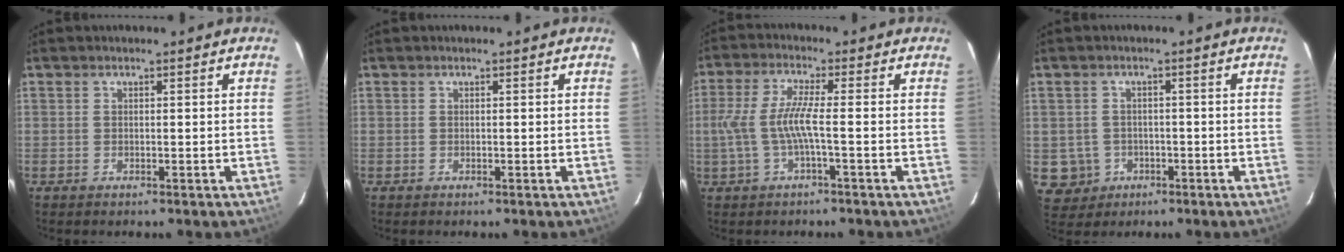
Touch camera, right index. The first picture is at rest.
{"total": 0.0}
{"total": 6.5, "force": [-1.5, 0.1, 6.4], "torque": [-0.142, -0.002, -0.021]}
{"total": 5.7, "force": [-1.4, 5.4, 0.6], "torque": [-0.024, 0.015, -0.010]}